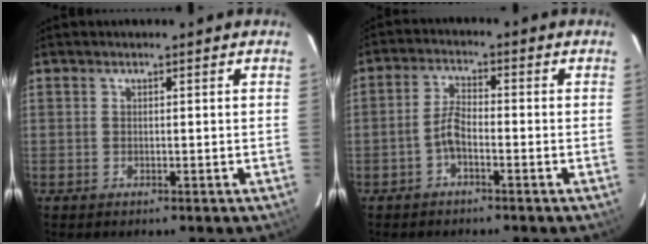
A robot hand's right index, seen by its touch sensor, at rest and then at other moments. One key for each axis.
{"total": 3.4, "fx": -1.9, "fy": 1.1, "fz": 2.6, "tx": -0.059, "ty": 0.013, "tz": -0.038}